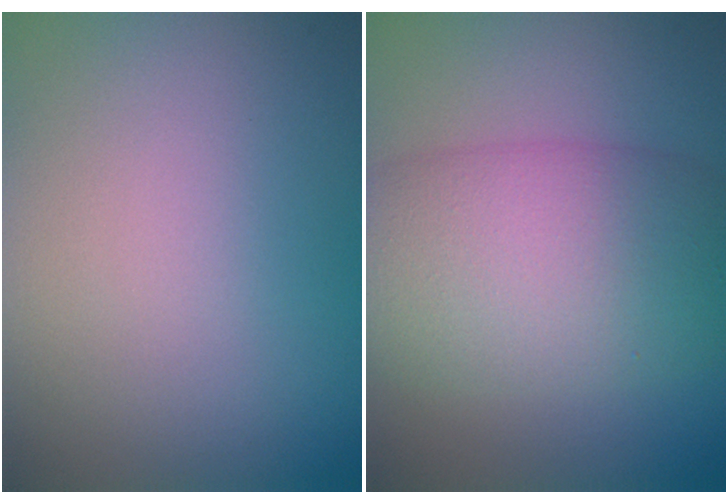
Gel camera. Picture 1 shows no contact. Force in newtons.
{"total": 9.6, "press": 9.6, "slide": 0.3}